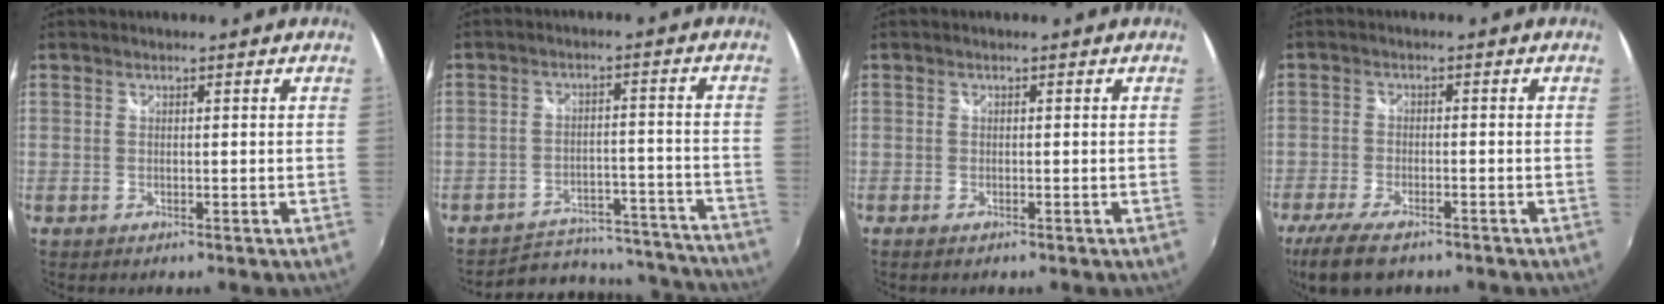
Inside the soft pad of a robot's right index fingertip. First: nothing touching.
{"total": 19.1, "force": [-17.4, 6.7, 4.0], "torque": [-0.082, 0.043, -0.206]}
{"total": 1.0, "force": [-0.8, 0.4, 0.5], "torque": [-0.010, -0.004, -0.015]}
{"total": 9.8, "force": [-7.3, 3.2, 5.6], "torque": [-0.140, -0.030, -0.132]}